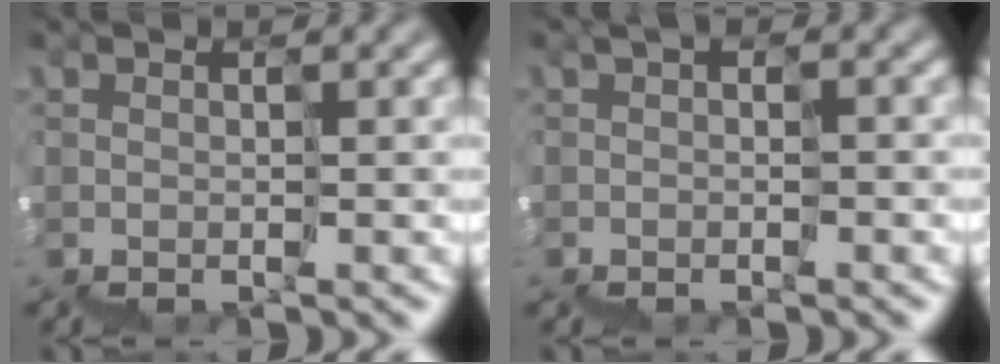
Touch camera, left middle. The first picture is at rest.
{"total": 0.6, "force": [-0.4, 0.0, 0.4], "torque": [-0.002, 0.005, 0.001]}